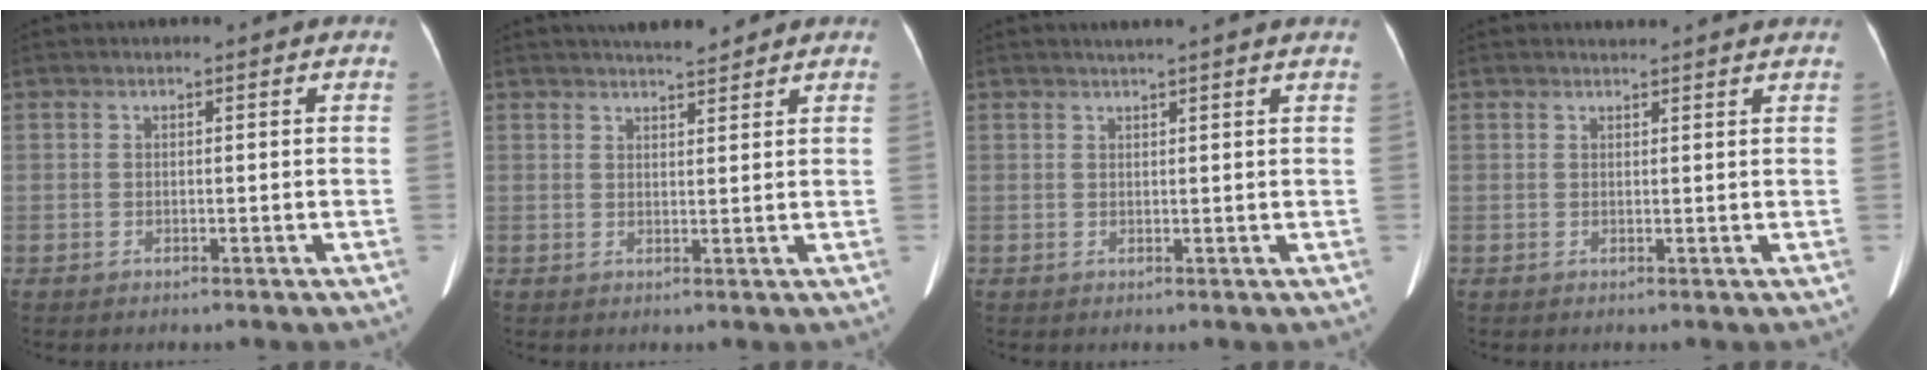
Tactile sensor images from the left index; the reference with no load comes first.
{"total": 5.1, "force": [4.6, 0.8, 2.2], "torque": [-0.034, 0.012, 0.067]}
{"total": 4.4, "force": [3.8, -0.6, 2.1], "torque": [-0.029, 0.019, 0.046]}
{"total": 3.6, "force": [3.6, 0.0, 0.5], "torque": [-0.010, 0.011, 0.037]}